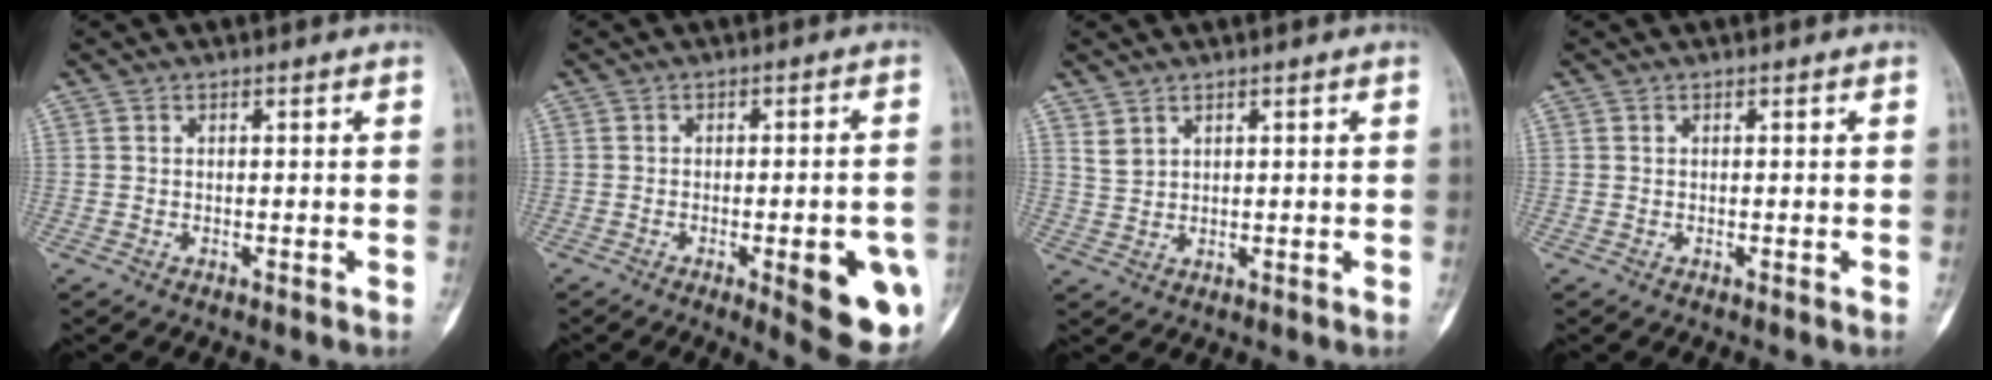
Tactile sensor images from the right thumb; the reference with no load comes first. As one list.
[{"total": 12.5, "force": [-4.2, 3.4, 11.3], "torque": [-0.112, 0.004, -0.043]}, {"total": 2.3, "force": [1.7, 1.2, 0.8], "torque": [-0.012, -0.009, 0.041]}, {"total": 0.0}]